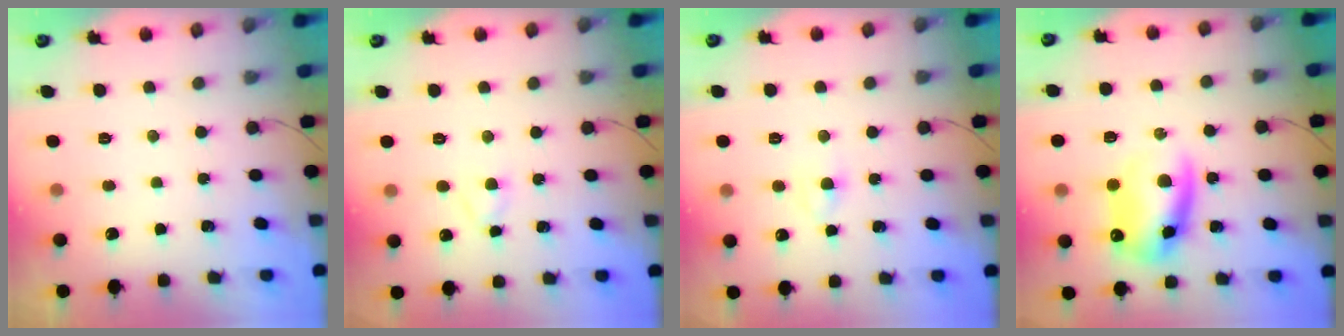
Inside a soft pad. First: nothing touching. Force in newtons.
{"total": 2.4, "press": 2.2, "slide": 1.0}
{"total": 2.8, "press": 2.7, "slide": 1.0}
{"total": 12.7, "press": 12.4, "slide": 2.8}